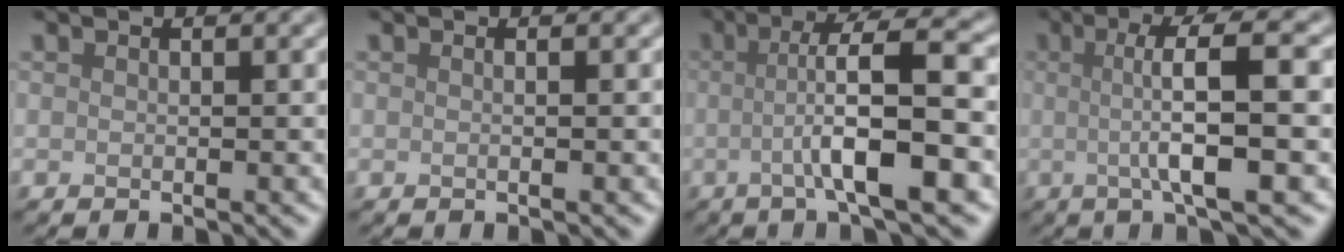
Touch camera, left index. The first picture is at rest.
{"total": 1.0, "force": [0.0, 0.4, 0.9], "torque": [-0.007, 0.000, -0.008]}
{"total": 8.2, "force": [-1.1, 1.7, 7.9], "torque": [-0.111, 0.011, -0.023]}
{"total": 7.3, "force": [0.1, 1.5, 7.1], "torque": [-0.109, 0.010, -0.003]}